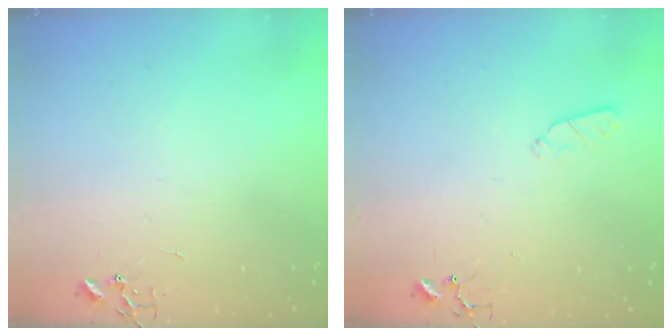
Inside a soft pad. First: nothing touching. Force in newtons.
{"total": 4.5, "press": 4.5, "slide": 0.4}